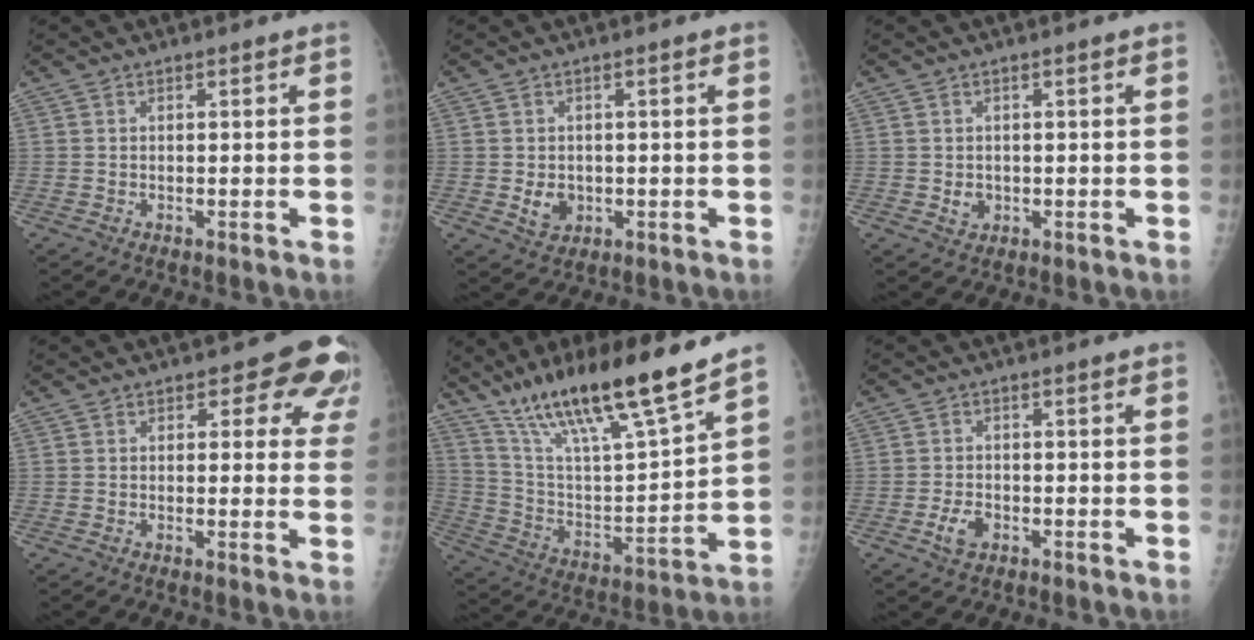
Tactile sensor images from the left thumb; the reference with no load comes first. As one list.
[{"total": 3.8, "force": [-0.5, 3.1, 2.2], "torque": [-0.022, -0.001, 0.001]}, {"total": 2.1, "force": [-0.2, 1.8, 1.1], "torque": [-0.008, 0.000, 0.003]}, {"total": 7.9, "force": [4.3, 4.7, 4.7], "torque": [-0.003, -0.015, 0.032]}, {"total": 21.1, "force": [15.6, 2.1, 14.1], "torque": [-0.224, -0.068, 0.284]}, {"total": 3.4, "force": [-1.5, 2.1, 2.2], "torque": [-0.042, 0.008, -0.026]}]